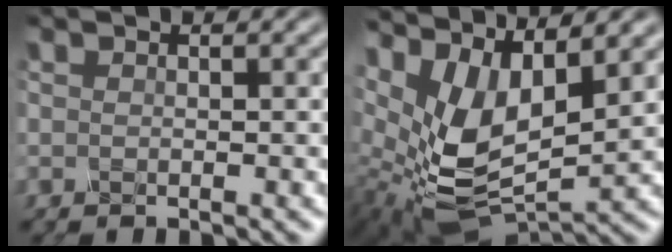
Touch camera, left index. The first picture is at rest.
{"total": 8.1, "force": [3.1, 4.0, 6.3], "torque": [-0.142, -0.010, 0.076]}